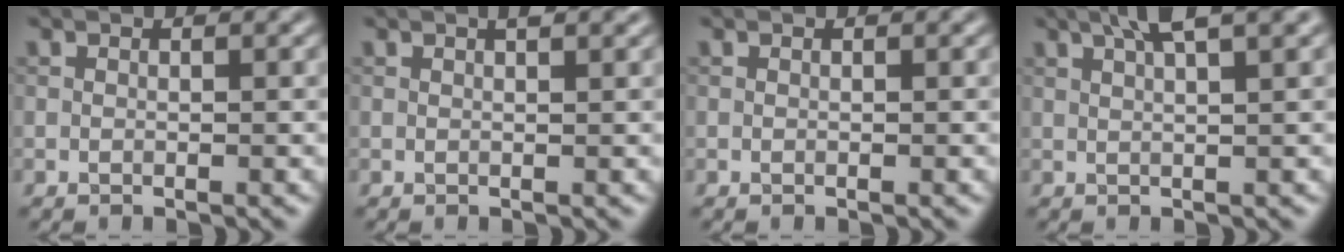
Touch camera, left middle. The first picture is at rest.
{"total": 1.4, "force": [0.7, 0.3, 1.1], "torque": [-0.014, 0.003, 0.011]}
{"total": 0.0}
{"total": 5.2, "force": [3.1, 1.2, 4.1], "torque": [-0.050, 0.025, 0.029]}